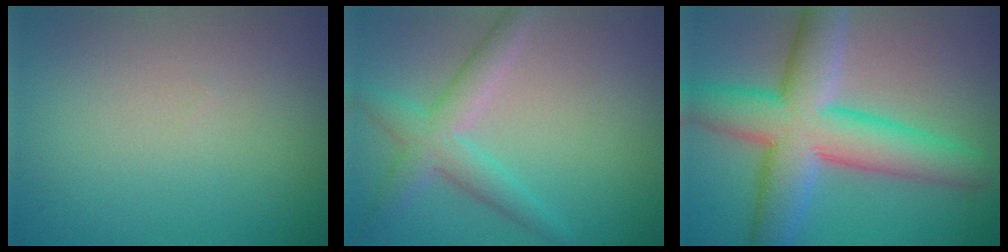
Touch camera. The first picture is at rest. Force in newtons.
{"total": 3.8, "press": 3.8, "slide": 0.2}
{"total": 10.2, "press": 10.2, "slide": 0.3}